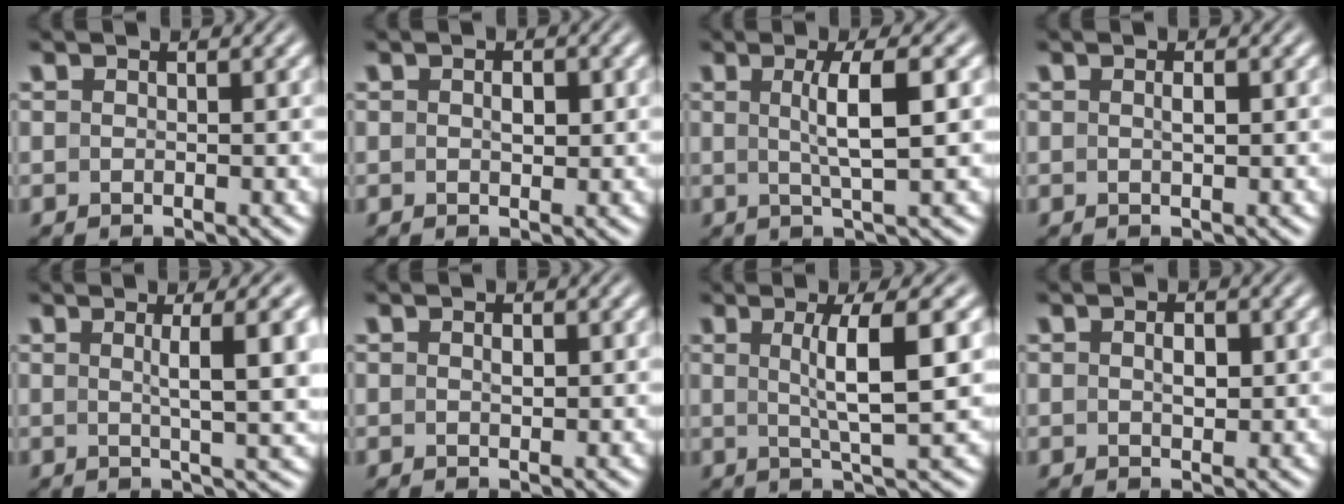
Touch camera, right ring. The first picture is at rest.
{"total": 1.1, "force": [0.1, 0.7, 0.9], "torque": [-0.021, -0.006, 0.005]}
{"total": 3.6, "force": [0.5, -0.5, 3.5], "torque": [-0.059, -0.003, 0.014]}
{"total": 0.7, "force": [-0.1, -0.2, 0.7], "torque": [-0.014, -0.004, 0.002]}
{"total": 4.7, "force": [1.3, -0.3, 4.5], "torque": [-0.053, 0.002, 0.022]}
{"total": 0.5, "force": [0.1, 0.1, 0.5], "torque": [-0.012, -0.007, 0.006]}
{"total": 4.5, "force": [0.9, -0.3, 4.4], "torque": [-0.067, -0.003, 0.021]}
{"total": 1.2, "force": [0.0, 0.5, 1.1], "torque": [-0.018, -0.007, 0.005]}